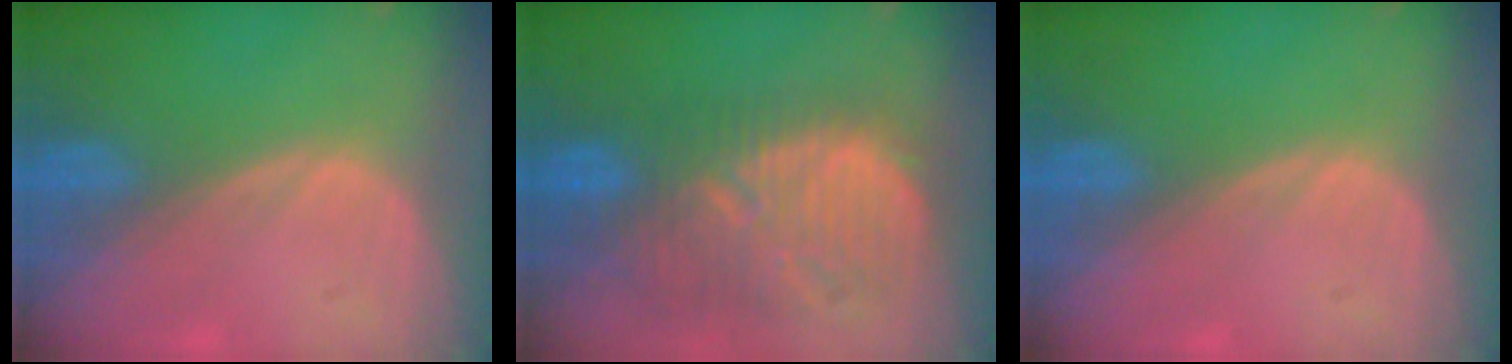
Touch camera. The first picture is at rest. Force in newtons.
{"total": 12.3, "press": 11.2, "slide": 5.1}
{"total": 0.0}